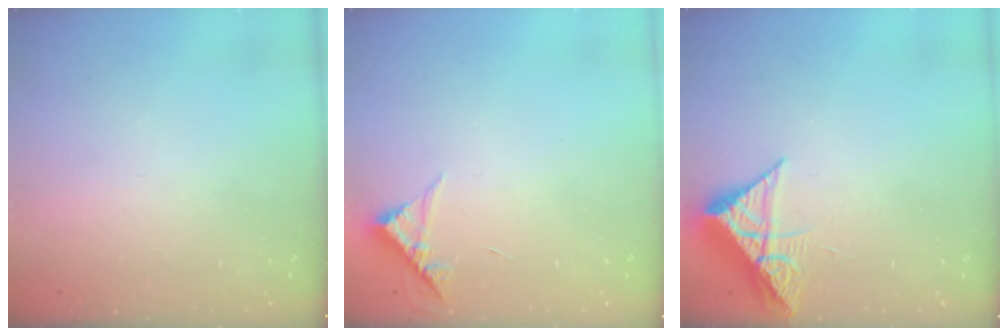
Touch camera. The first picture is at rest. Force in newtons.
{"total": 4.6, "press": 4.6, "slide": 0.3}
{"total": 7.6, "press": 7.6, "slide": 0.4}